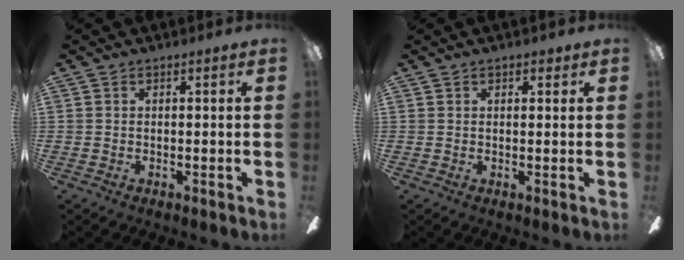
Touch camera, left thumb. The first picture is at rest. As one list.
[{"total": 1.4, "force": [0.9, 0.8, 0.8], "torque": [0.000, -0.004, 0.013]}]